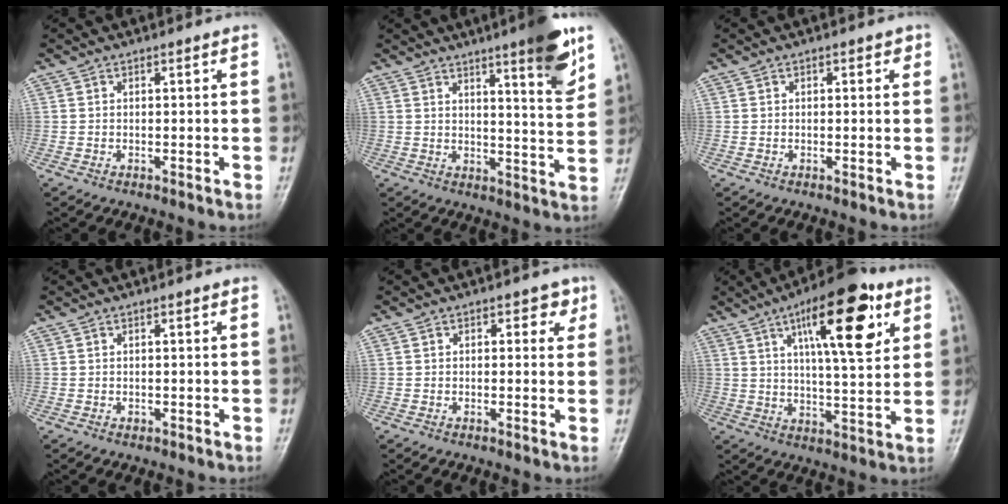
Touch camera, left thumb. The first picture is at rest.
{"total": 10.9, "force": [6.5, 1.4, 8.7], "torque": [-0.104, -0.039, 0.087]}
{"total": 1.5, "force": [0.6, 0.9, 1.0], "torque": [-0.001, 0.002, 0.004]}
{"total": 0.6, "force": [0.0, 0.5, 0.4], "torque": [-0.002, 0.000, 0.000]}
{"total": 3.3, "force": [1.3, 2.1, 2.2], "torque": [-0.001, -0.001, 0.008]}
{"total": 17.9, "force": [7.9, 5.7, 15.0], "torque": [-0.202, -0.023, 0.119]}